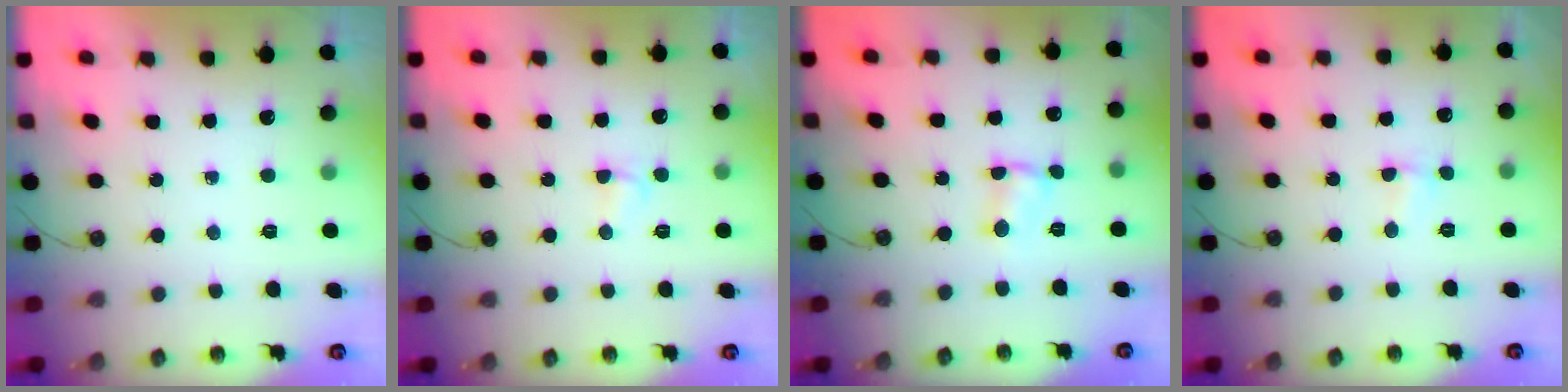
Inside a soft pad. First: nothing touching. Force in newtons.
{"total": 3.8, "press": 3.8, "slide": 0.5}
{"total": 2.5, "press": 2.5, "slide": 0.3}
{"total": 2.8, "press": 1.1, "slide": 2.5}